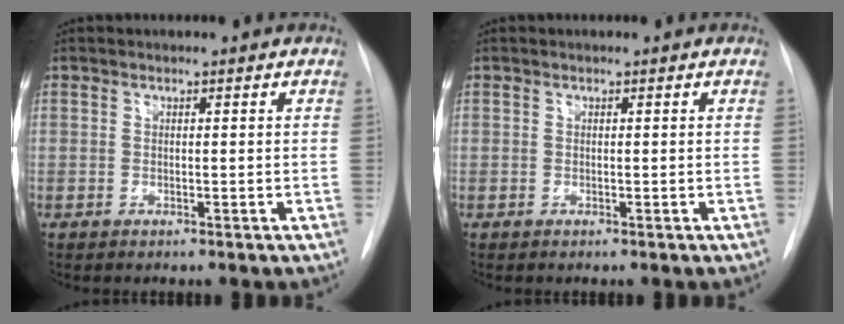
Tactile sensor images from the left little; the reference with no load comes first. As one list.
[{"total": 0.0}]